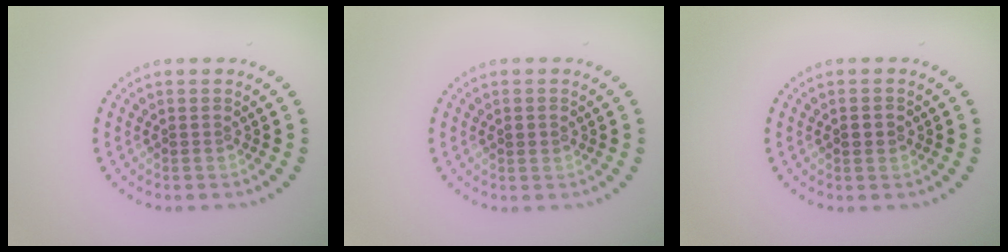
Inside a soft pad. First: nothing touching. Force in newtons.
{"total": 1.0, "press": 1.0, "slide": 0.2}
{"total": 1.6, "press": 1.6, "slide": 0.3}